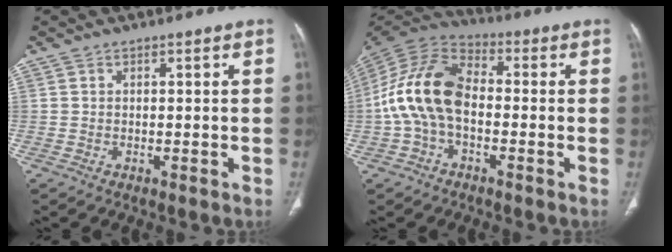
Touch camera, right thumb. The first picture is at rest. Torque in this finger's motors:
{"motor_torque": [0.74, 1.03, 1.18, -1.13, 0.48]}